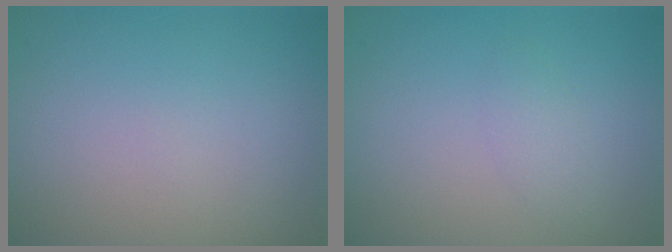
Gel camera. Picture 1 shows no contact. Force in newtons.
{"total": 1.0, "press": 1.0, "slide": 0.1}